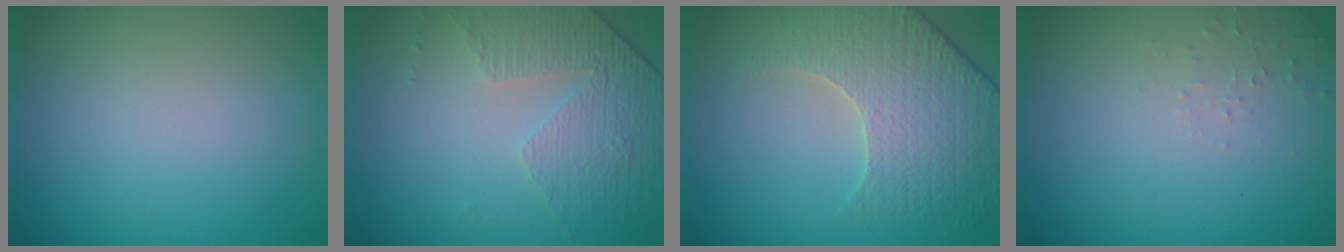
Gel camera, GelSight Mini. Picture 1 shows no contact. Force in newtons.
{"total": 4.7, "press": 3.1, "slide": 3.5}
{"total": 5.3, "press": 5.0, "slide": 1.7}
{"total": 1.2, "press": 1.2, "slide": 0.3}